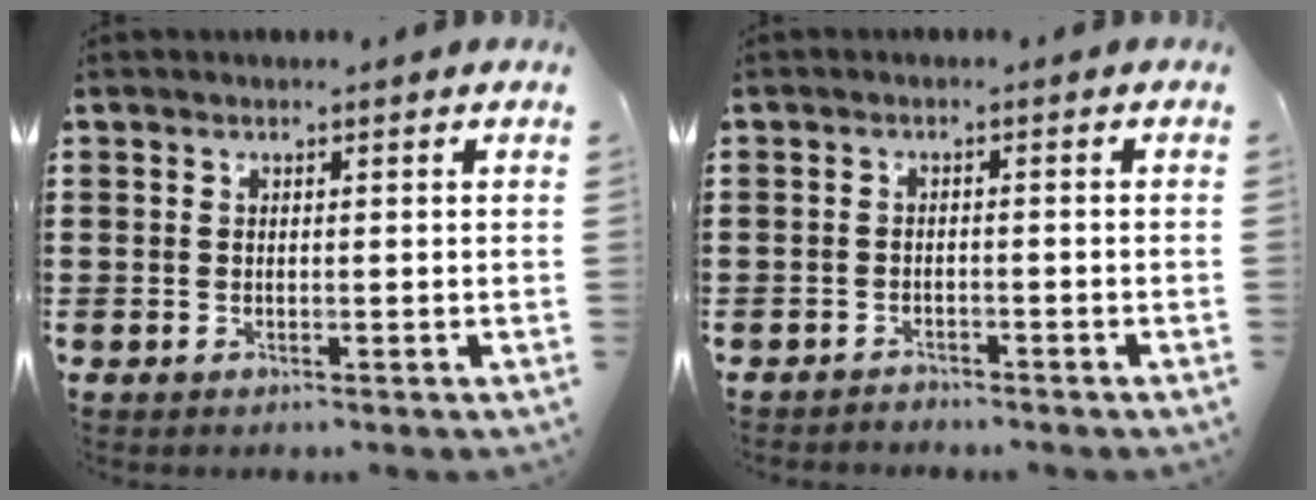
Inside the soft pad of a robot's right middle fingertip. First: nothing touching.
{"total": 1.4, "force": [-1.4, 0.1, -0.1], "torque": [-0.005, -0.001, -0.030]}